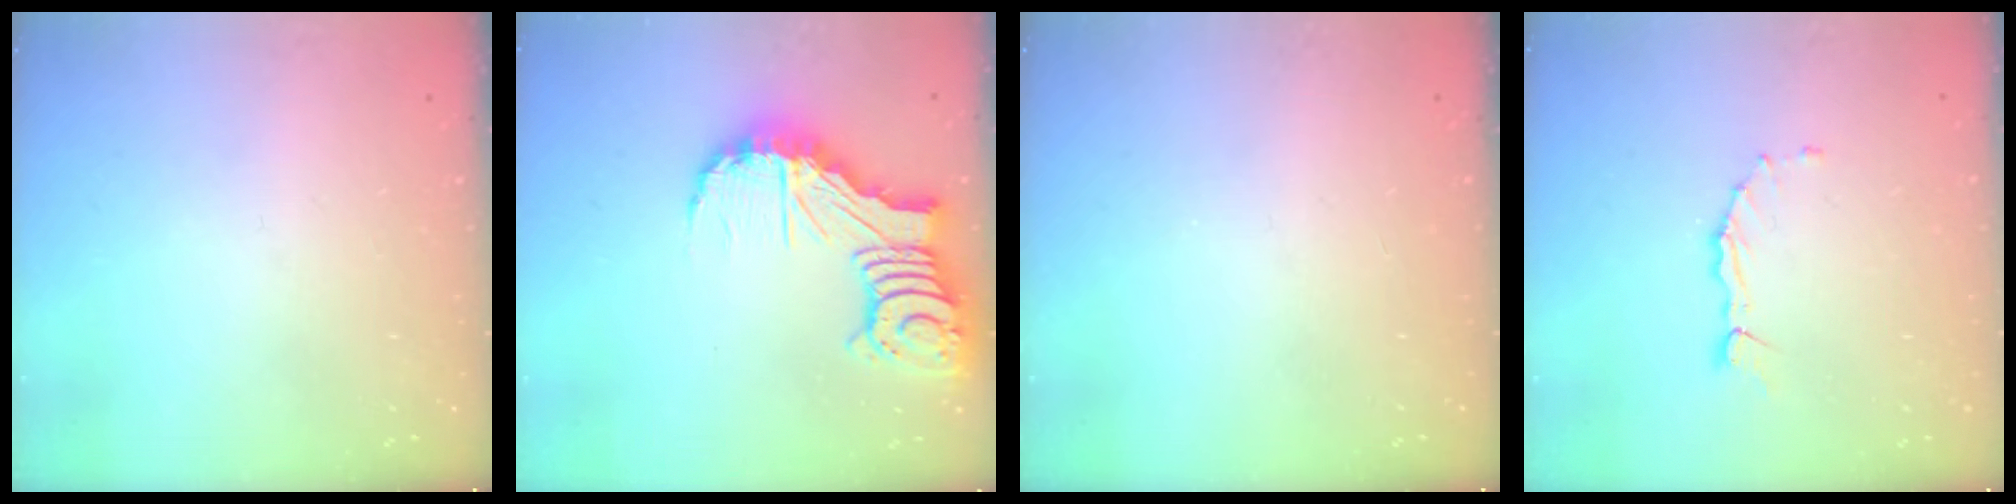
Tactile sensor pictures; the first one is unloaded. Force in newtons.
{"total": 15.2, "press": 15.1, "slide": 1.7}
{"total": 1.9, "press": 1.7, "slide": 0.8}
{"total": 1.9, "press": 1.9, "slide": 0.3}